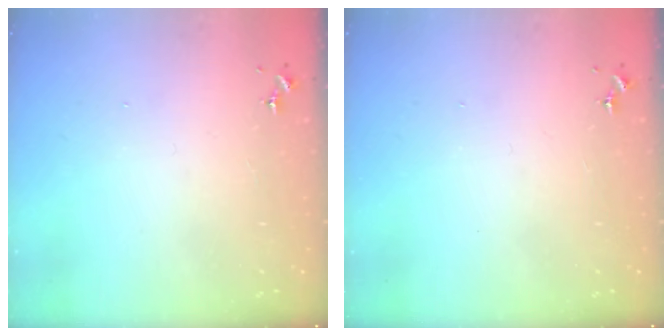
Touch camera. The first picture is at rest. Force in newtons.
{"total": 0.0}